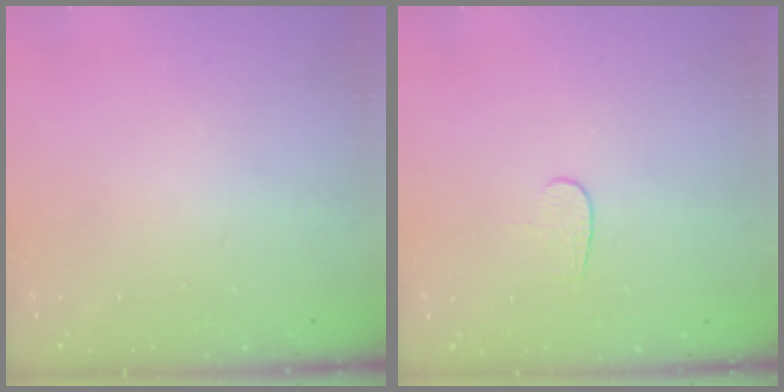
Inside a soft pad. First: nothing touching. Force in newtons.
{"total": 3.7, "press": 3.7, "slide": 0.3}